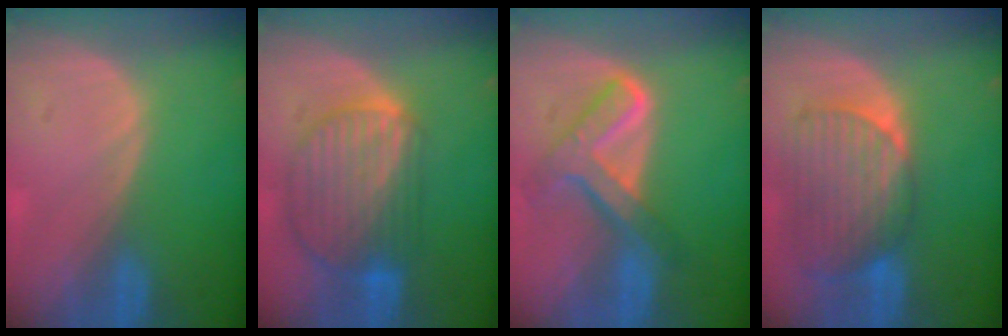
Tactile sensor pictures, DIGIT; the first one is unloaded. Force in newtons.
{"total": 10.0, "press": 8.5, "slide": 5.2}
{"total": 7.8, "press": 6.7, "slide": 4.1}
{"total": 9.5, "press": 8.4, "slide": 4.4}